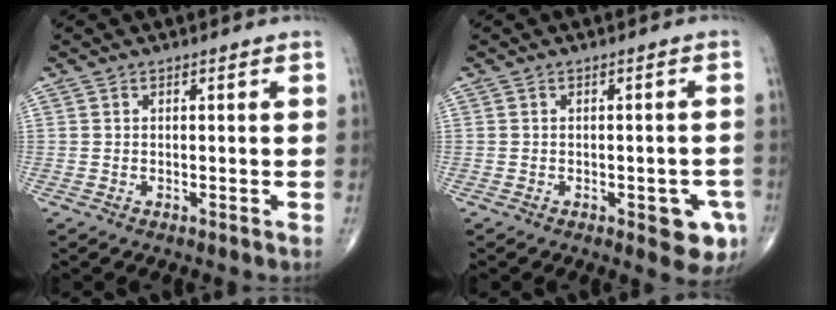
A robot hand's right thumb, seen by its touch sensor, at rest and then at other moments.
{"total": 6.2, "force": [-2.5, 2.6, 5.1], "torque": [-0.038, 0.007, -0.024]}